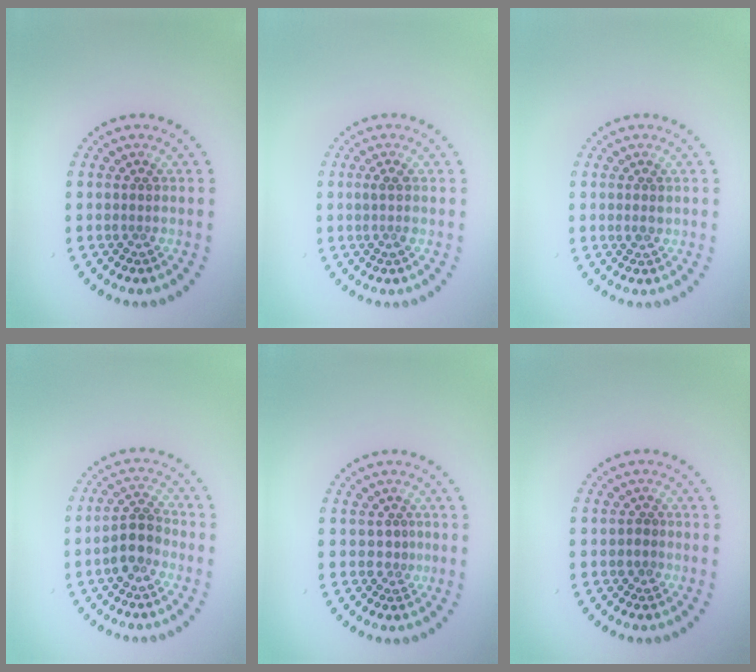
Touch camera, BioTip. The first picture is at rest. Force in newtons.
{"total": 1.1, "press": 0.9, "slide": 0.5}
{"total": 0.9, "press": 0.9, "slide": 0.3}
{"total": 3.4, "press": 3.1, "slide": 1.2}
{"total": 1.0, "press": 0.5, "slide": 0.9}
{"total": 0.7, "press": 0.4, "slide": 0.6}